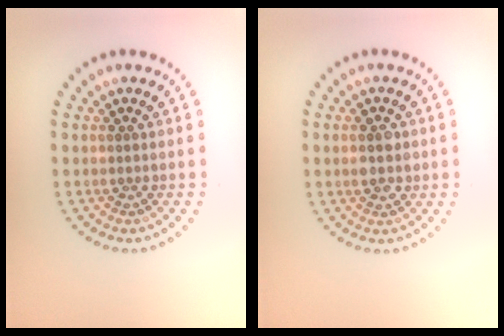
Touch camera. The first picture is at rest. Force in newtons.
{"total": 1.9, "press": 1.9, "slide": 0.2}